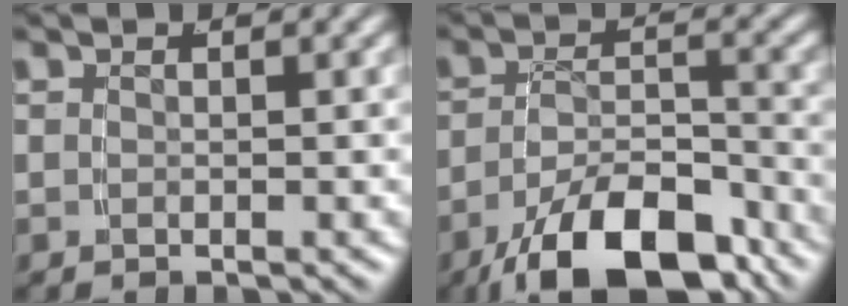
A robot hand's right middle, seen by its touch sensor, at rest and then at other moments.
{"total": 11.0, "force": [-7.2, 5.0, 6.7], "torque": [-0.099, -0.030, -0.096]}